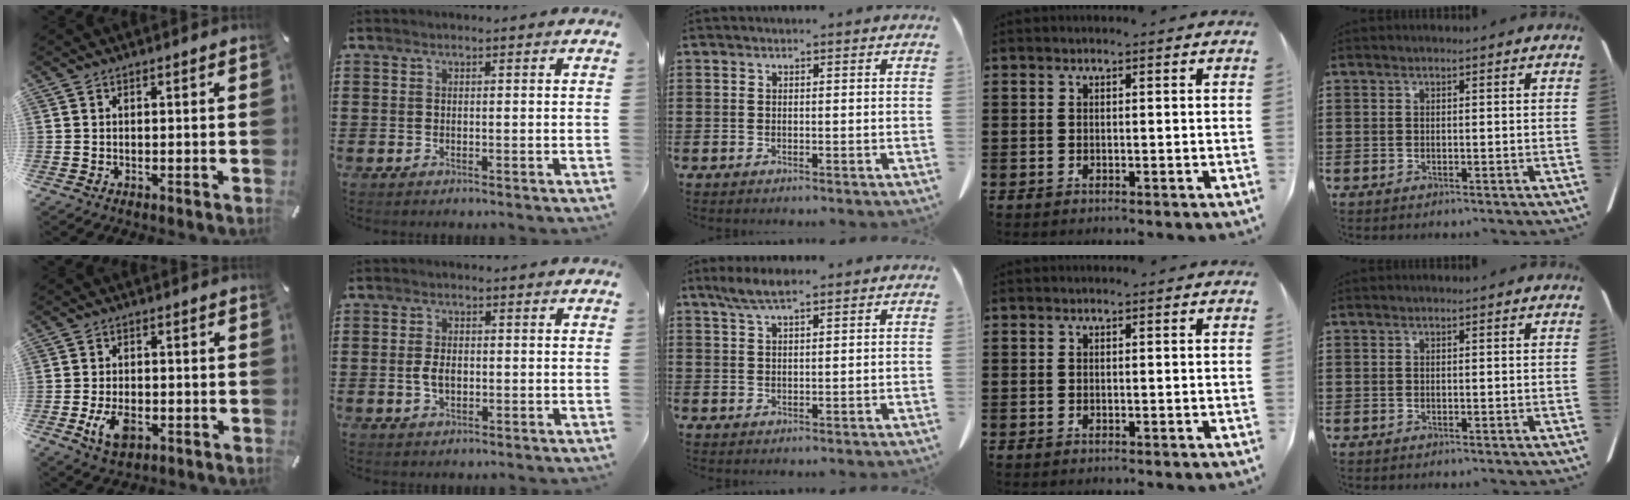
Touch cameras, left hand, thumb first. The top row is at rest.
{"thumb": {"total": 6.2, "force": [-2.2, 3.8, 4.3], "torque": [-0.086, 0.003, -0.042]}, "index": {"total": 3.1, "force": [-0.3, 1.7, 2.6], "torque": [-0.059, 0.002, -0.008]}, "middle": {"total": 3.8, "force": [2.5, 0.7, 2.7], "torque": [-0.058, 0.003, 0.046]}}